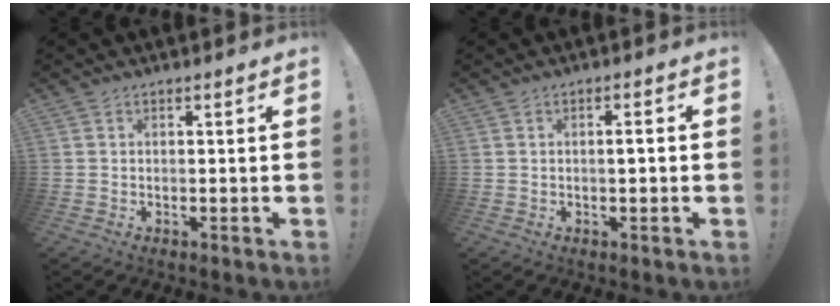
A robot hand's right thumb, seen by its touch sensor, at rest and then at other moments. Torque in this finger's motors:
{"motor_torque": [-0.10, -0.28, -0.10, 0.18, 0.12]}